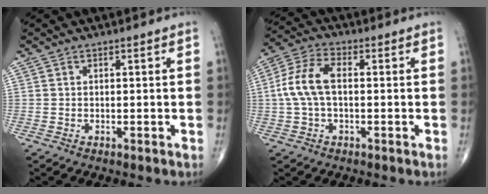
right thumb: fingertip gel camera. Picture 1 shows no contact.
{"total": 8.7, "force": [0.2, 4.7, 7.4], "torque": [-0.164, 0.027, -0.001]}